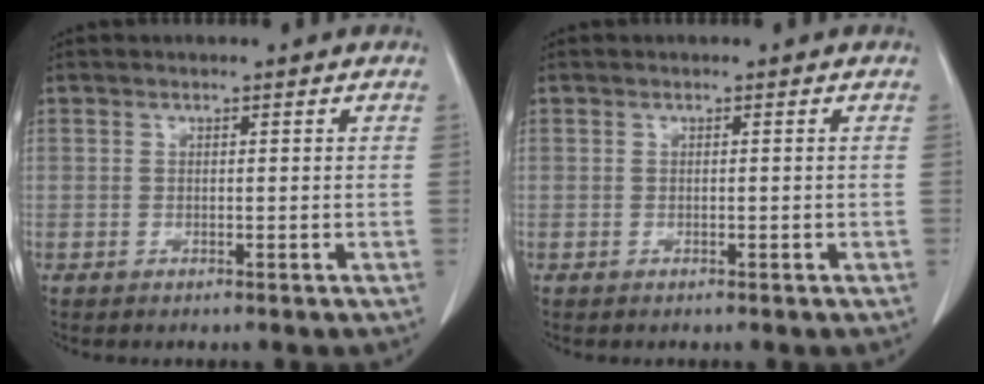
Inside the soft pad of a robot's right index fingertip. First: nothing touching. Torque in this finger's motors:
{"motor_torque": [-0.01, 0.01, 0.00, 0.00]}